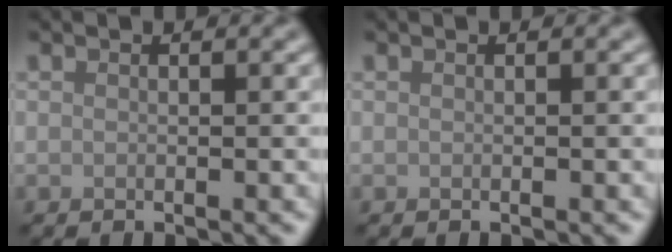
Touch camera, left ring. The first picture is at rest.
{"total": 0.0}